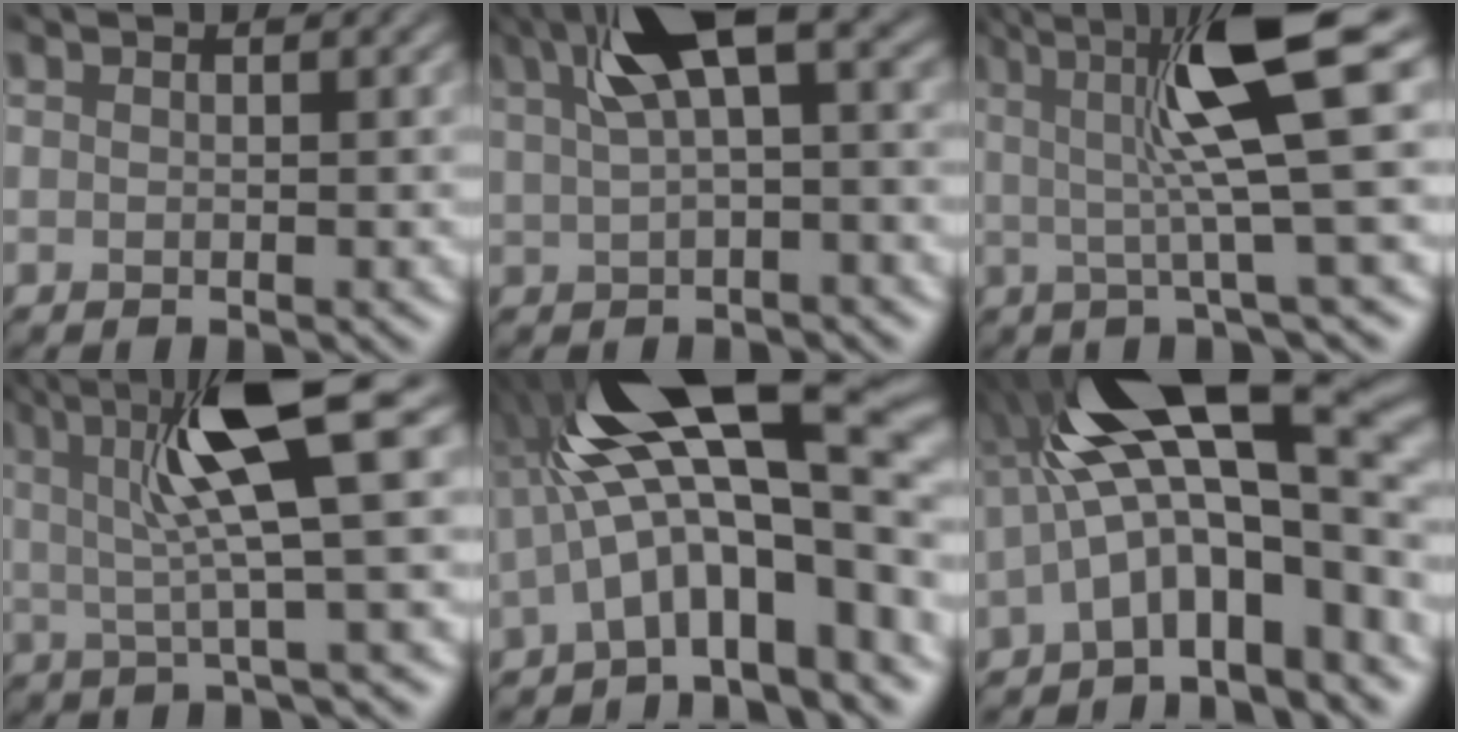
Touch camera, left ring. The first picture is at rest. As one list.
[{"total": 6.4, "force": [2.6, 2.3, 5.4], "torque": [-0.117, 0.009, 0.054]}, {"total": 7.5, "force": [1.6, 0.9, 7.3], "torque": [-0.113, -0.002, 0.023]}, {"total": 7.0, "force": [2.1, 1.0, 6.6], "torque": [-0.117, -0.004, 0.037]}, {"total": 13.6, "force": [-0.1, 4.9, 12.7], "torque": [-0.214, 0.009, 0.009]}, {"total": 12.3, "force": [-0.4, 4.9, 11.3], "torque": [-0.174, 0.014, -0.003]}]